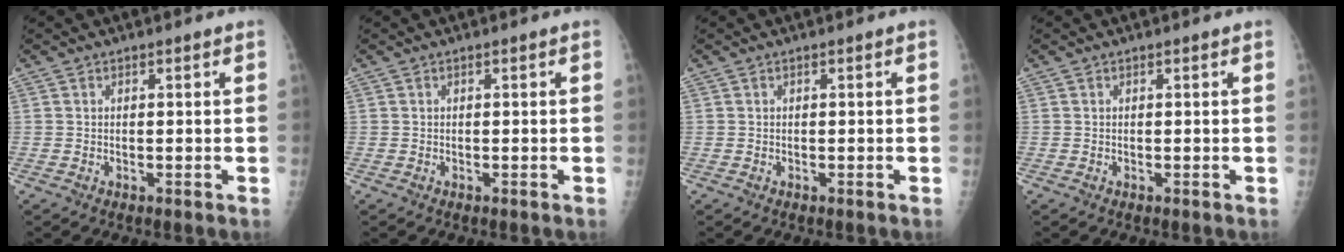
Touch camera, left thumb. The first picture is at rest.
{"total": 0.0}
{"total": 0.0}
{"total": 0.0}